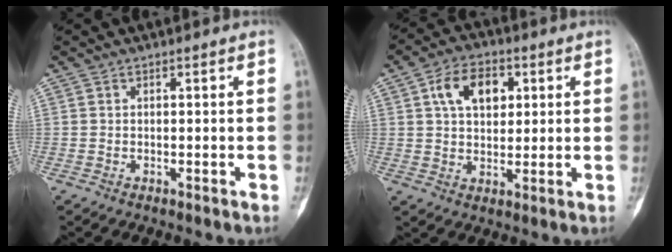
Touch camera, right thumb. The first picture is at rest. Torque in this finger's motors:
{"motor_torque": [-0.56, 1.90, 0.34, -0.19, 0.30]}